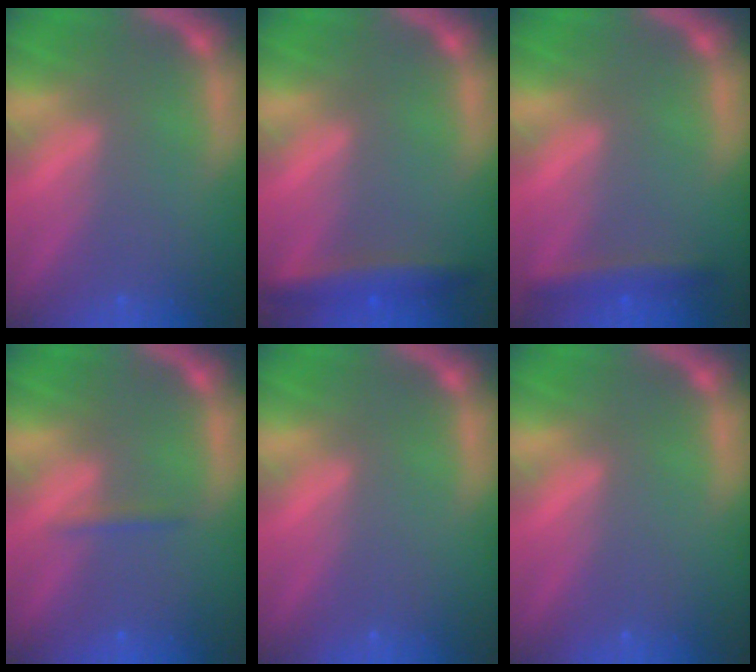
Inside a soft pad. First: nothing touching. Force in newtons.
{"total": 3.5}
{"total": 2.4}
{"total": 0.9}
{"total": 0.0}
{"total": 0.0}